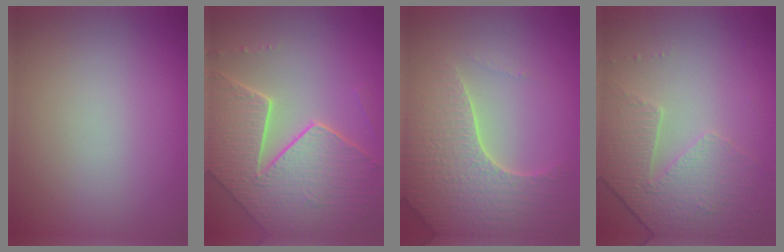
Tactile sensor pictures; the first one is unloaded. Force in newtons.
{"total": 8.5, "press": 6.0, "slide": 6.1}
{"total": 6.2, "press": 6.0, "slide": 1.5}
{"total": 4.7, "press": 3.3, "slide": 3.3}